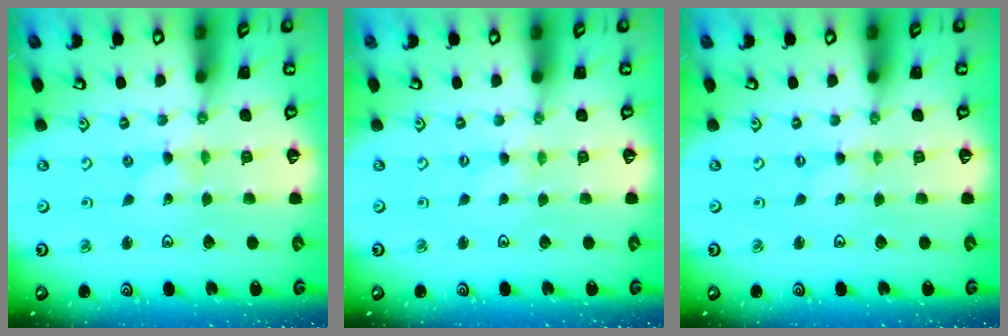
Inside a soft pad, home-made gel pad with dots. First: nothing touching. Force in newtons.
{"total": 0.6, "press": 0.5, "slide": 0.1}
{"total": 0.0}